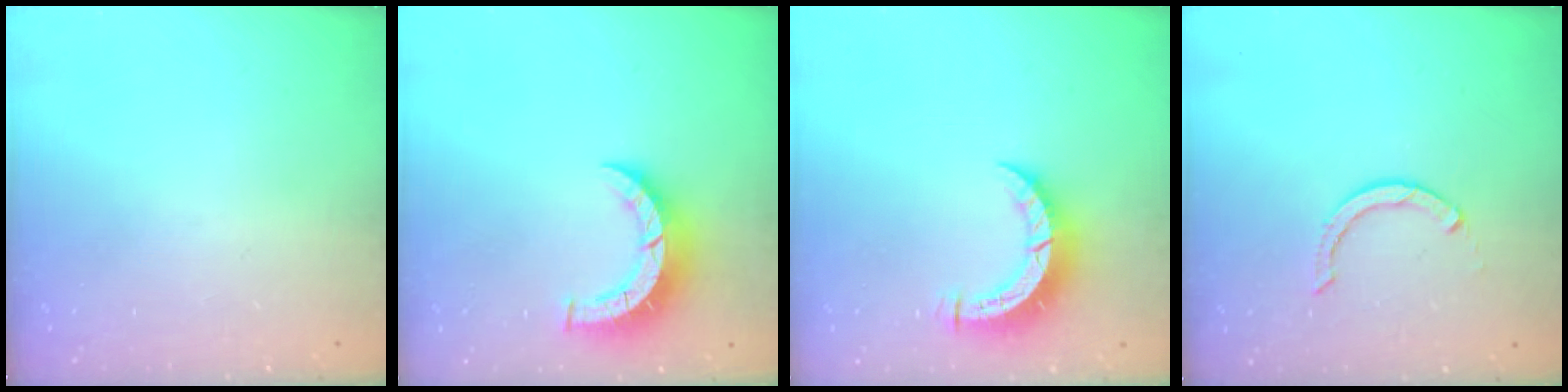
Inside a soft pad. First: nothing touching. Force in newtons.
{"total": 6.8, "press": 6.8, "slide": 0.6}
{"total": 6.3, "press": 6.3, "slide": 0.6}
{"total": 2.6, "press": 2.6, "slide": 0.1}